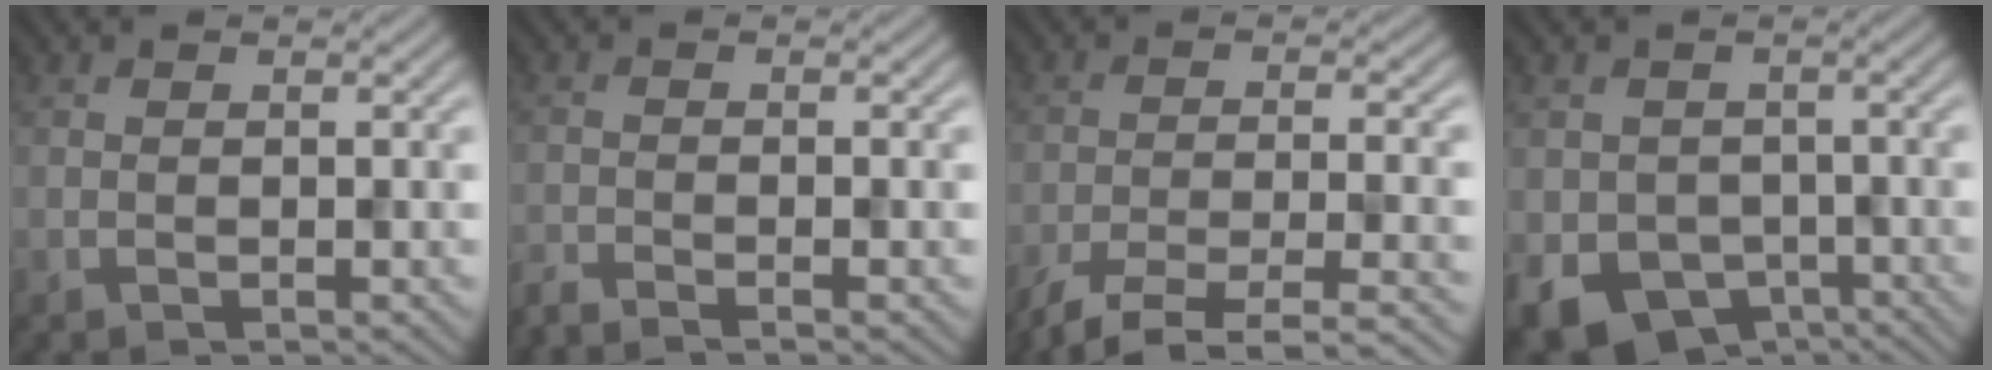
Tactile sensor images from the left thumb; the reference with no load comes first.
{"total": 2.4, "force": [-2.1, 0.2, 1.2], "torque": [-0.020, -0.006, -0.048]}
{"total": 5.7, "force": [-4.0, 1.3, 3.8], "torque": [-0.075, -0.008, -0.074]}
{"total": 8.4, "force": [-3.6, 6.6, 3.5], "torque": [-0.074, -0.036, -0.061]}